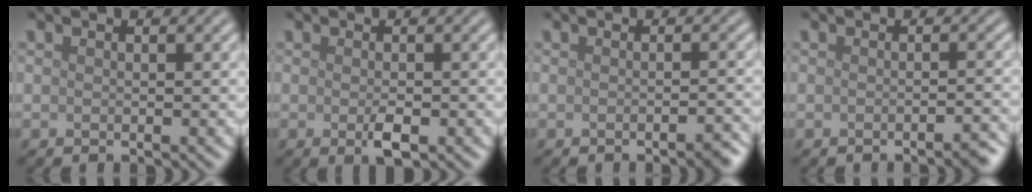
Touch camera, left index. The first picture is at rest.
{"total": 1.9, "force": [-0.6, 0.7, 1.6], "torque": [-0.030, -0.003, -0.009]}
{"total": 1.7, "force": [-1.1, 0.4, 1.2], "torque": [-0.009, 0.000, -0.017]}
{"total": 1.8, "force": [-1.1, 0.4, 1.3], "torque": [-0.008, 0.001, -0.019]}